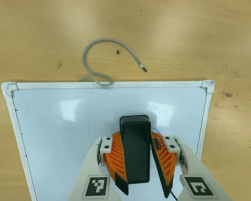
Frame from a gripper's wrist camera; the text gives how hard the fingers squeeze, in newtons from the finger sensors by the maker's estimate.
{"total": 13.8, "left": 14.3, "right": 13.3}